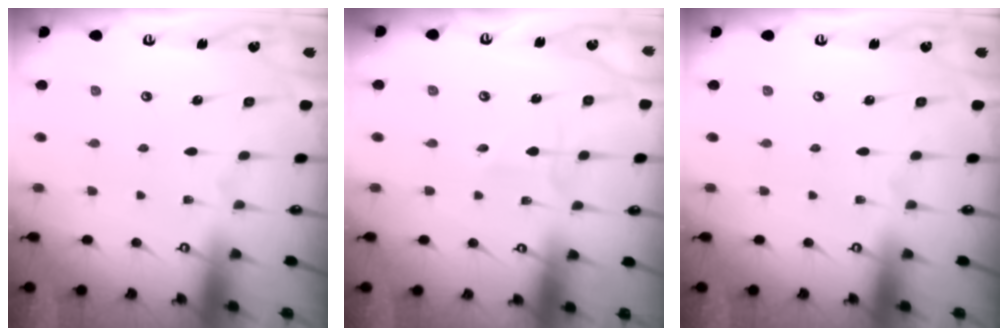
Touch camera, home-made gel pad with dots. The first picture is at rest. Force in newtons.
{"total": 2.8, "press": 2.8, "slide": 0.3}
{"total": 0.0}